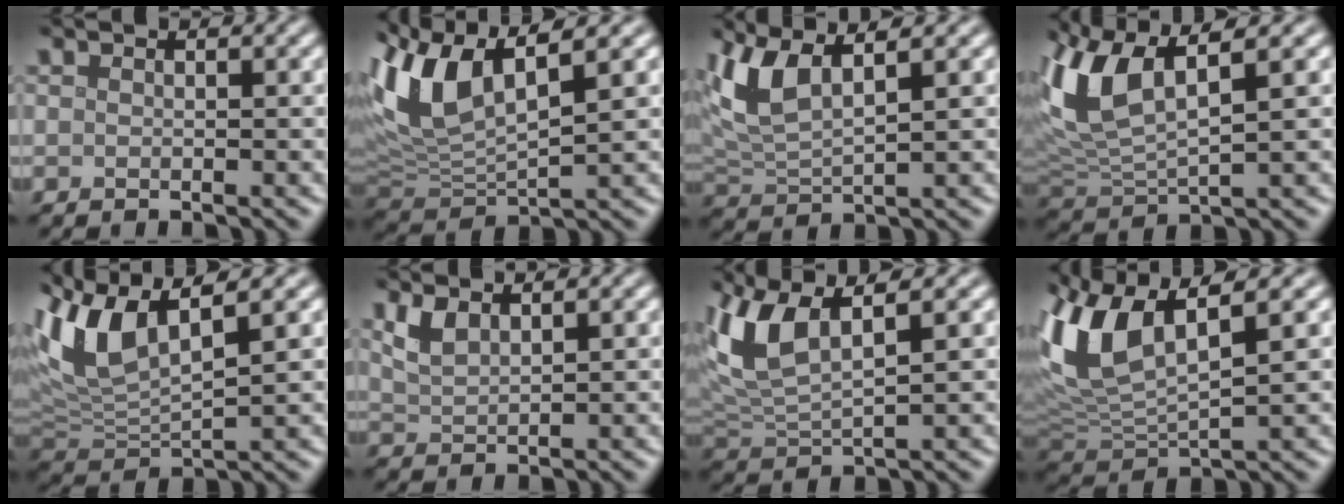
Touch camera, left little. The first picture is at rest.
{"total": 8.3, "force": [3.9, 3.1, 6.6], "torque": [-0.150, 0.015, 0.070]}
{"total": 5.1, "force": [3.1, 1.5, 3.7], "torque": [-0.093, 0.008, 0.064]}
{"total": 7.8, "force": [3.6, 2.8, 6.3], "torque": [-0.148, 0.015, 0.065]}
{"total": 7.4, "force": [3.8, 2.5, 5.9], "torque": [-0.134, 0.013, 0.070]}
{"total": 2.2, "force": [1.6, 0.8, 1.3], "torque": [-0.036, 0.001, 0.036]}
{"total": 6.0, "force": [3.3, 1.9, 4.6], "torque": [-0.112, 0.009, 0.064]}
{"total": 9.0, "force": [3.8, 3.5, 7.4], "torque": [-0.173, 0.014, 0.069]}